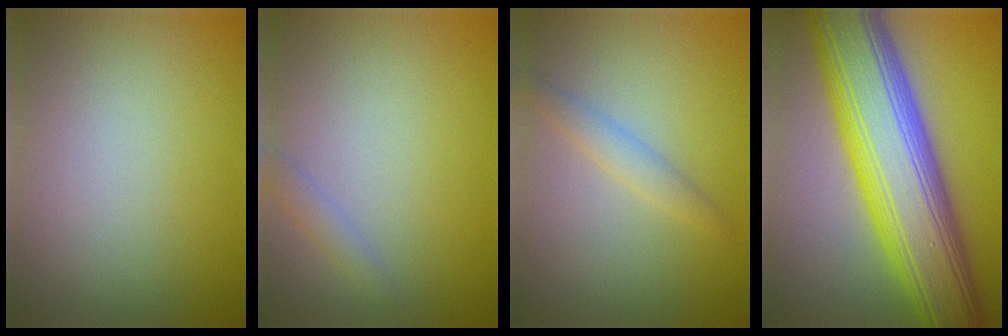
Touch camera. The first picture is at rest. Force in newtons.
{"total": 1.2, "press": 1.2, "slide": 0.1}
{"total": 1.7, "press": 1.7, "slide": 0.1}
{"total": 14.4, "press": 14.3, "slide": 0.4}